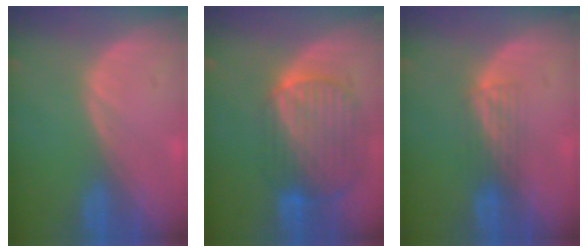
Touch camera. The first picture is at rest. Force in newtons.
{"total": 10.3, "press": 8.7, "slide": 5.6}
{"total": 2.9, "press": 2.6, "slide": 1.2}